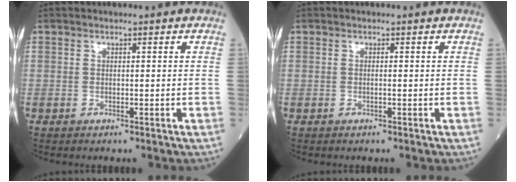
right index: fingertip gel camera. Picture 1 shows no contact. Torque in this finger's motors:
{"motor_torque": [0.16, 0.05, 0.04, 0.01]}